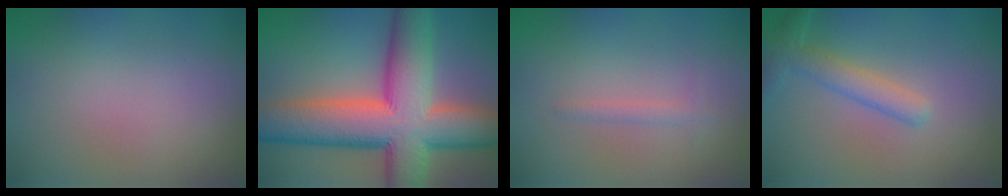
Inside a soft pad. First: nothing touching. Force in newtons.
{"total": 13.7, "press": 13.7, "slide": 0.8}
{"total": 0.9, "press": 0.9, "slide": 0.0}
{"total": 2.6, "press": 2.6, "slide": 0.1}